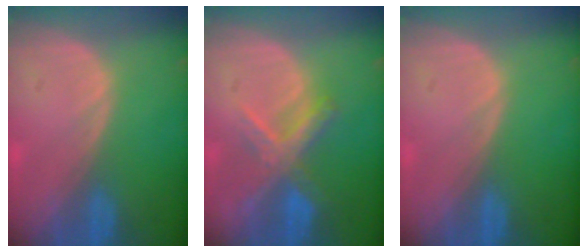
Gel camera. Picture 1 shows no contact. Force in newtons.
{"total": 7.0, "press": 6.1, "slide": 3.4}
{"total": 0.0}